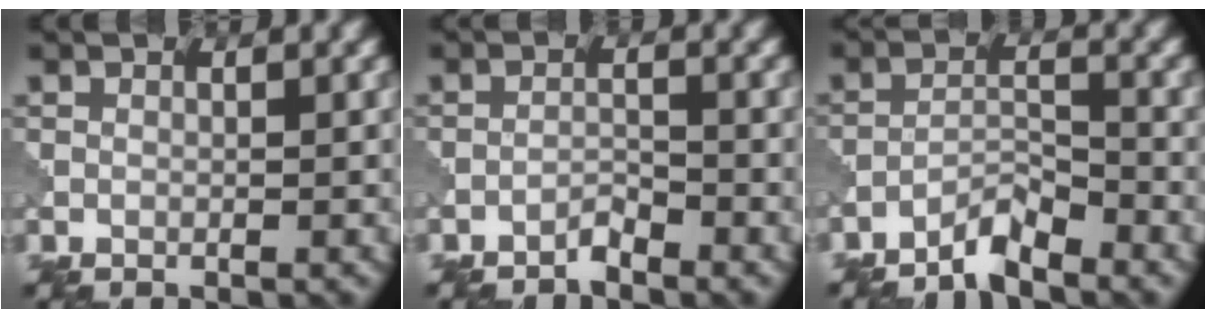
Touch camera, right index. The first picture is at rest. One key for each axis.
{"total": 1.5, "fx": -1.4, "fy": -0.2, "fz": 0.2, "tx": -0.006, "ty": 0.008, "tz": -0.024}
{"total": 3.1, "fx": -2.9, "fy": 0.0, "fz": 1.0, "tx": -0.022, "ty": 0.009, "tz": -0.056}